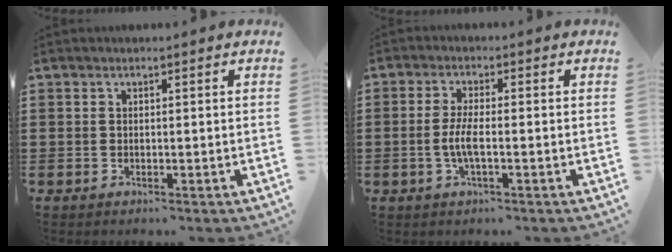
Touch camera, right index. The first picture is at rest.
{"total": 4.0, "force": [-0.9, 0.9, 3.7], "torque": [-0.089, -0.005, -0.025]}